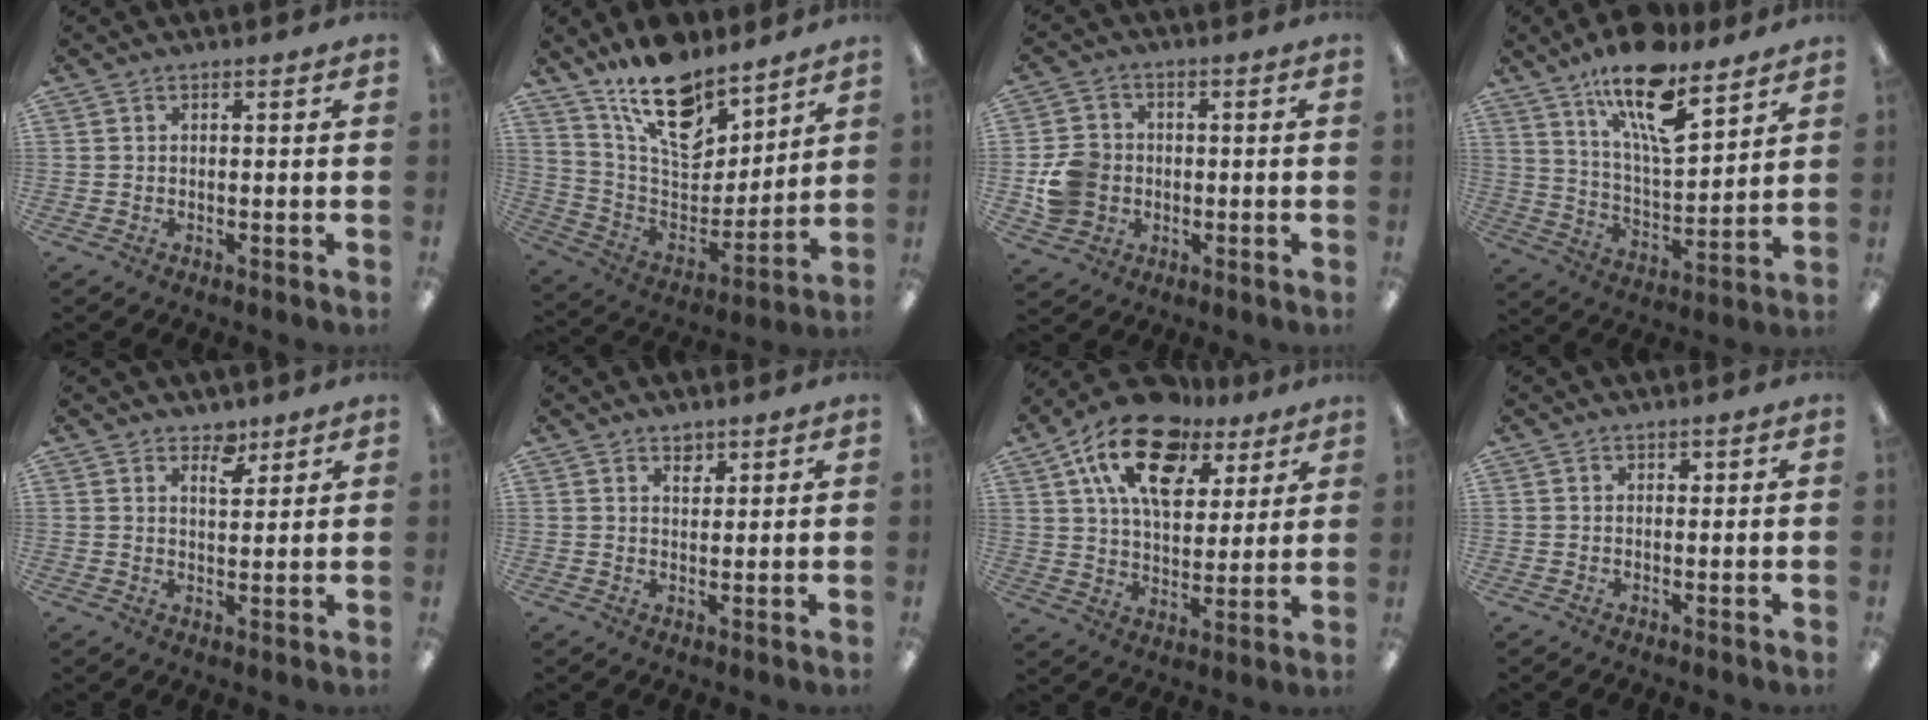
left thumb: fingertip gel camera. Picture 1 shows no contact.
{"total": 18.7, "force": [13.4, 9.0, 9.4], "torque": [-0.163, -0.092, 0.240]}
{"total": 8.5, "force": [-1.2, 7.5, 3.7], "torque": [-0.075, 0.018, -0.019]}
{"total": 18.7, "force": [12.5, 6.6, 12.3], "torque": [-0.204, -0.067, 0.208]}
{"total": 4.9, "force": [3.5, 2.4, 2.3], "torque": [-0.014, -0.022, 0.056]}
{"total": 2.4, "force": [1.8, 1.3, 0.9], "torque": [0.004, -0.011, 0.029]}
{"total": 18.4, "force": [10.4, 10.7, 10.8], "torque": [-0.189, -0.039, 0.185]}
{"total": 0.6, "force": [0.3, 0.5, 0.0], "torque": [0.000, 0.002, 0.006]}